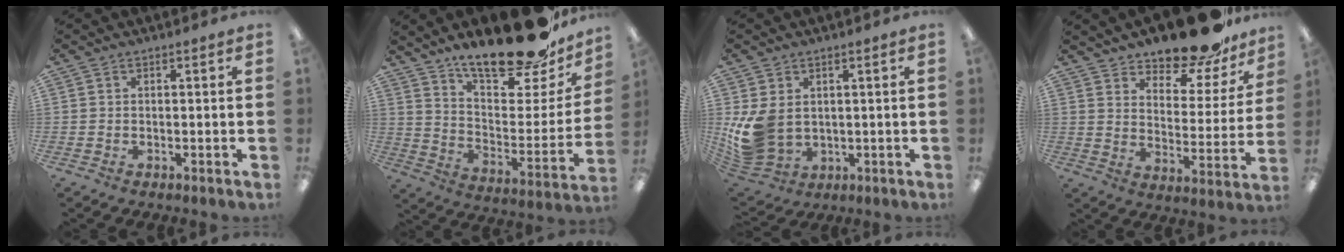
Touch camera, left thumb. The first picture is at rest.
{"total": 22.2, "force": [18.4, 6.3, 10.7], "torque": [-0.145, -0.139, 0.310]}
{"total": 11.0, "force": [0.9, 8.4, 6.9], "torque": [-0.170, -0.007, 0.019]}
{"total": 15.5, "force": [13.9, 4.4, 5.3], "torque": [-0.071, -0.114, 0.240]}